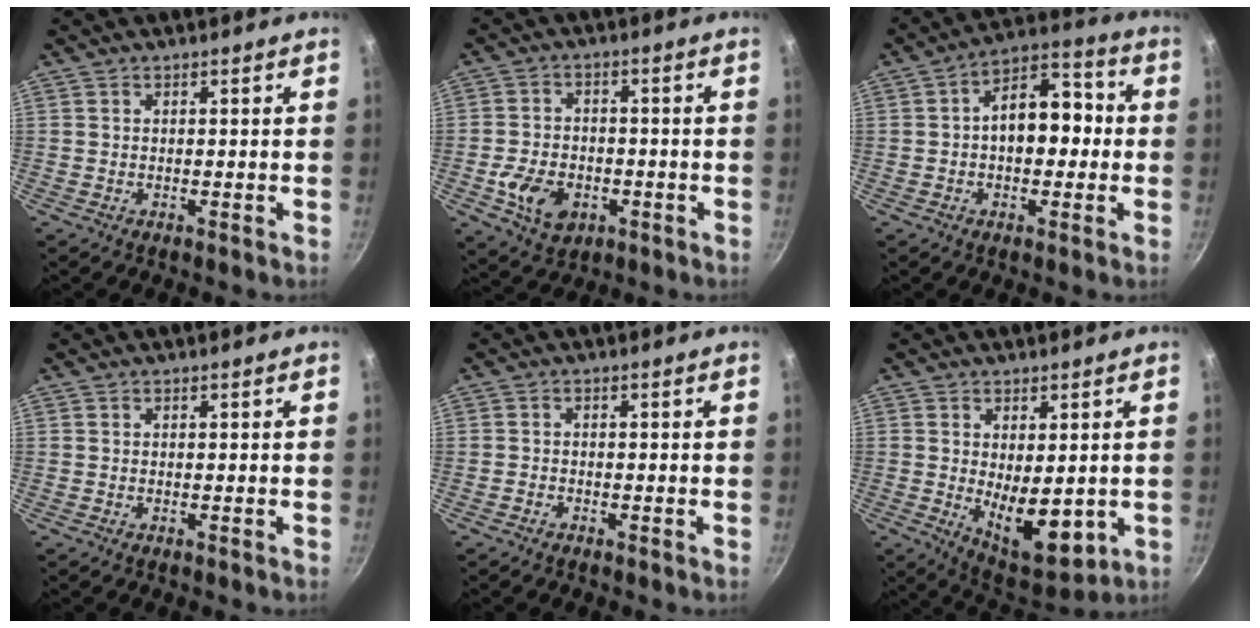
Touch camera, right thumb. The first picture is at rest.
{"total": 9.4, "force": [-3.2, 6.7, 5.9], "torque": [-0.092, 0.014, -0.051]}
{"total": 12.3, "force": [-0.3, 7.9, 9.4], "torque": [-0.091, 0.043, -0.018]}
{"total": 0.0}
{"total": 1.1, "force": [-0.9, 0.6, 0.2], "torque": [-0.009, 0.011, -0.021]}
{"total": 11.4, "force": [-0.6, 6.0, 9.7], "torque": [-0.120, -0.028, 0.013]}